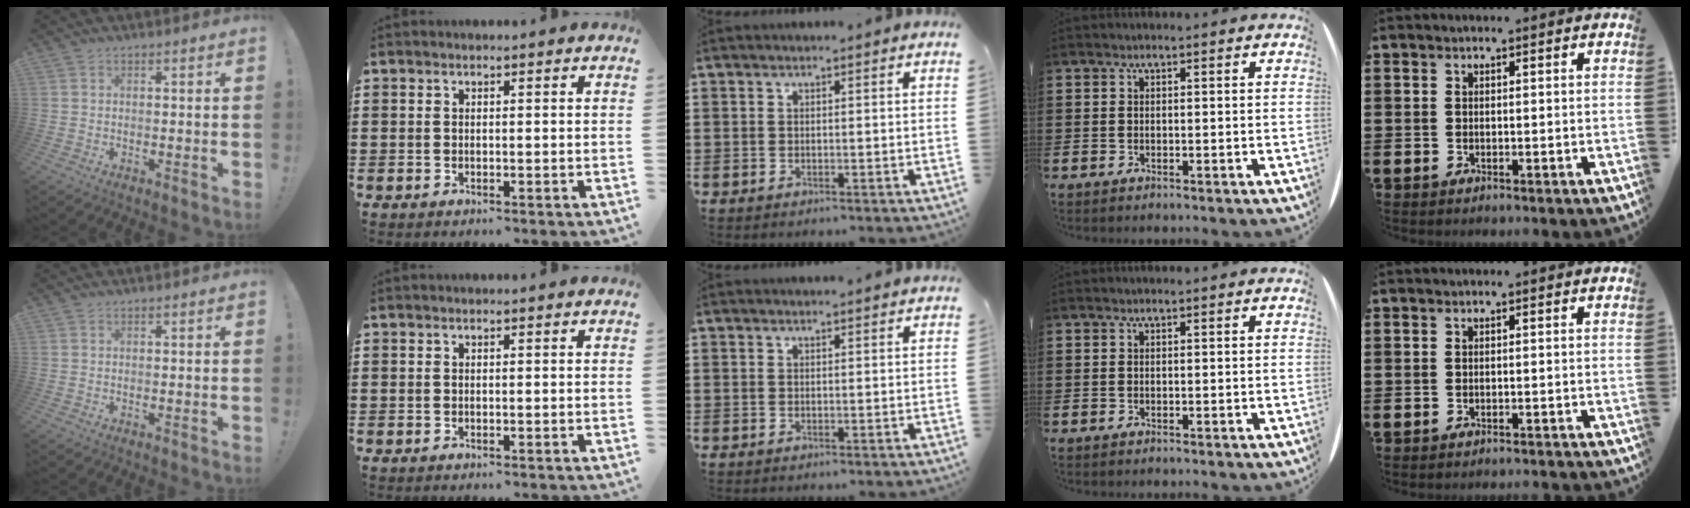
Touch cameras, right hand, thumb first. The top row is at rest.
{"middle": {"total": 0.6, "force": [0.6, 0.0, 0.1], "torque": [-0.003, -0.003, 0.012]}}